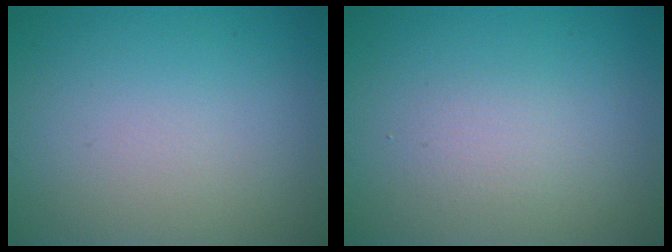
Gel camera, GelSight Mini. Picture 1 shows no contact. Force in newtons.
{"total": 1.3, "press": 1.3, "slide": 0.1}